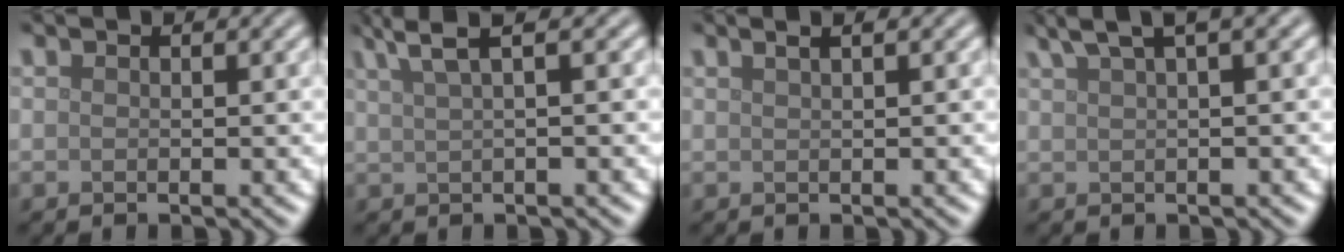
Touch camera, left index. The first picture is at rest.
{"total": 3.7, "force": [2.3, 0.8, 2.8], "torque": [-0.041, 0.014, 0.038]}
{"total": 2.5, "force": [1.4, 1.1, 1.8], "torque": [-0.007, 0.005, -0.005]}
{"total": 5.1, "force": [3.5, 1.2, 3.6], "torque": [-0.048, 0.022, 0.054]}